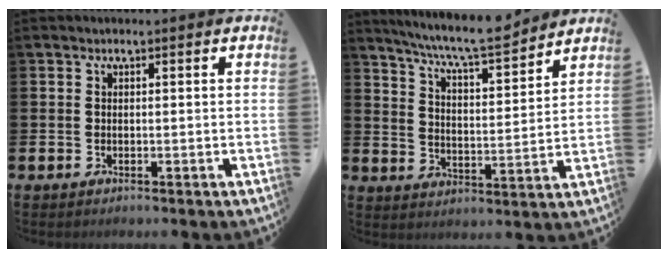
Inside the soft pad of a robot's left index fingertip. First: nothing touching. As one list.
[{"total": 8.2, "force": [7.7, 0.3, 2.7], "torque": [-0.075, -0.053, 0.134]}]